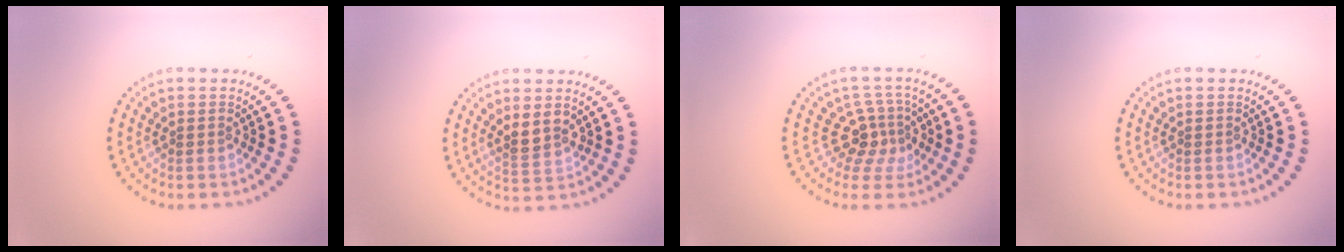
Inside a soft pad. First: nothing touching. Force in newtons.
{"total": 2.1, "press": 2.0, "slide": 0.8}
{"total": 3.2, "press": 2.3, "slide": 2.3}
{"total": 0.0}